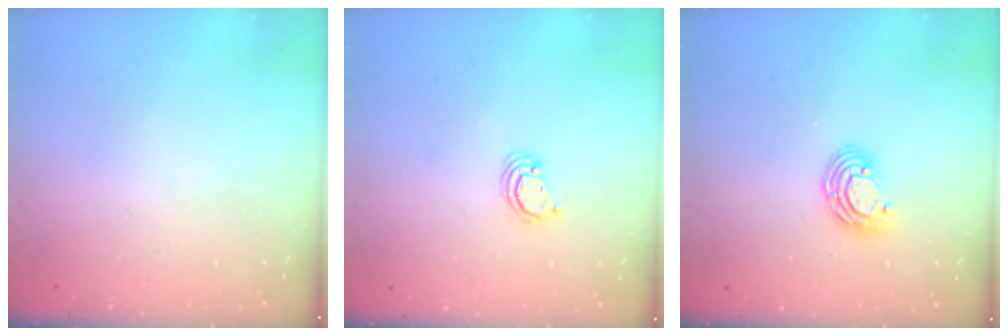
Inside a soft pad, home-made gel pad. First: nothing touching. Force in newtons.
{"total": 2.6, "press": 2.6, "slide": 0.2}
{"total": 7.5, "press": 7.4, "slide": 1.3}